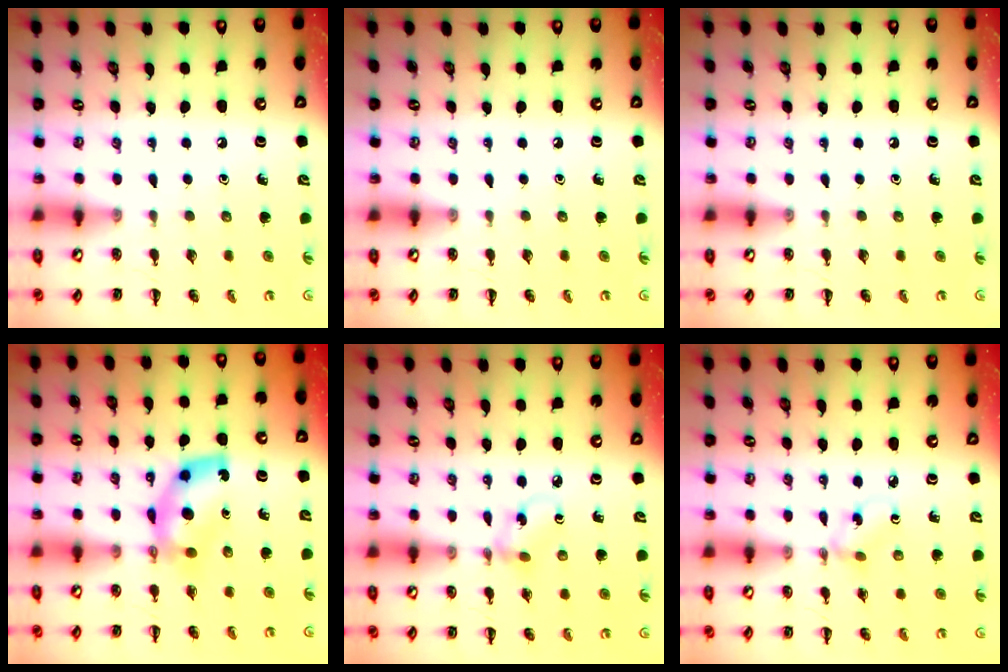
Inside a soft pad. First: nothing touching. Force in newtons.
{"total": 0.0}
{"total": 0.0}
{"total": 7.9, "press": 7.9, "slide": 0.9}
{"total": 3.3, "press": 3.2, "slide": 0.7}
{"total": 1.4, "press": 1.3, "slide": 0.6}